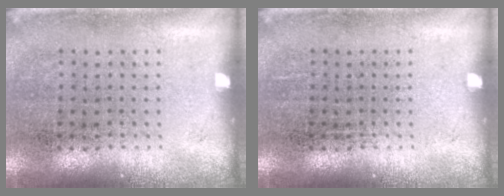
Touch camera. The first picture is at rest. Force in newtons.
{"total": 0.0}